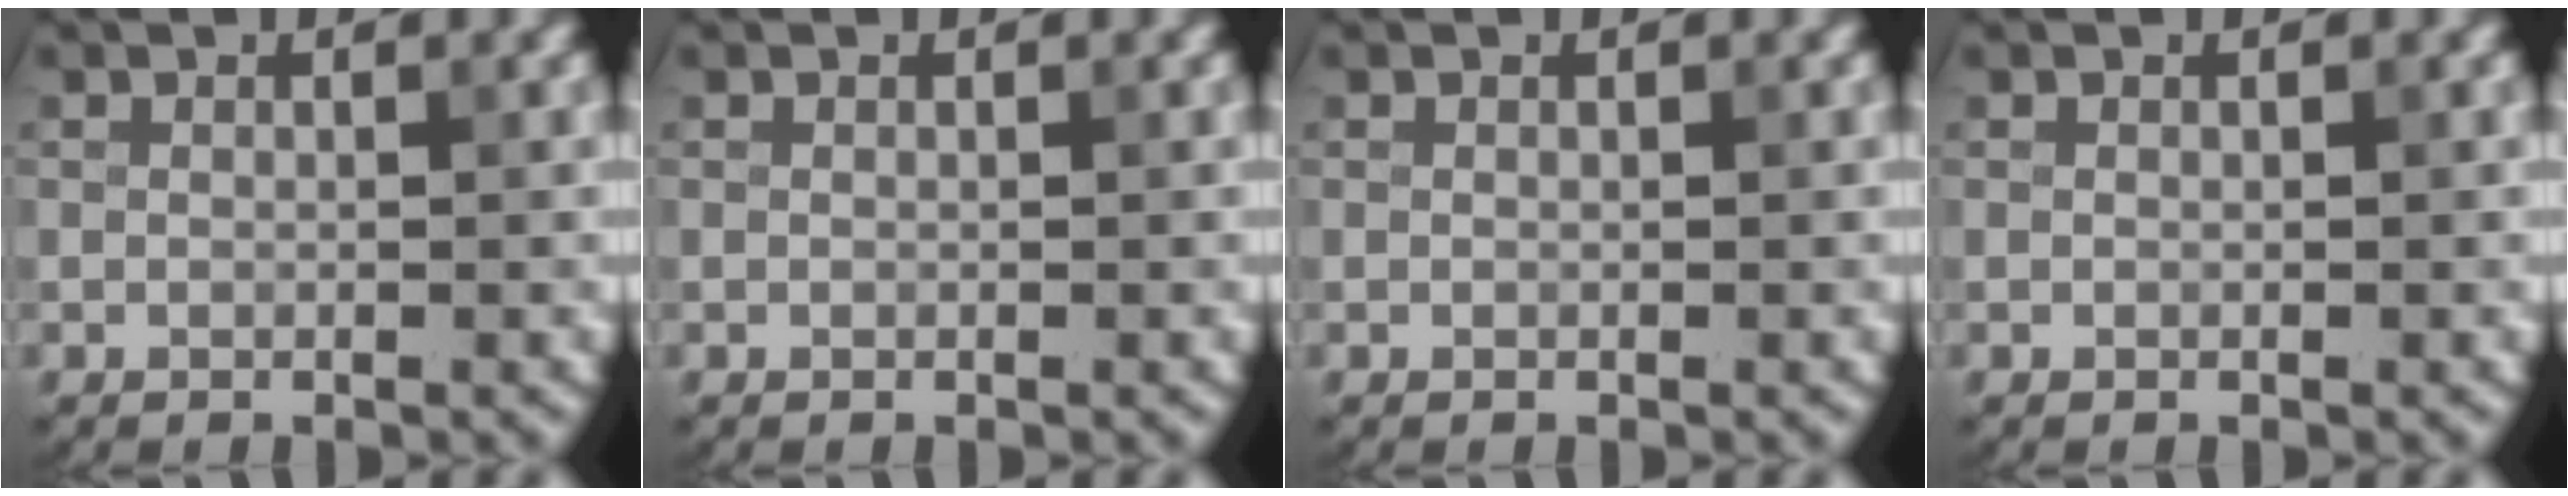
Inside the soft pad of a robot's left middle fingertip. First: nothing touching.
{"total": 0.0}
{"total": 0.0}
{"total": 0.0}